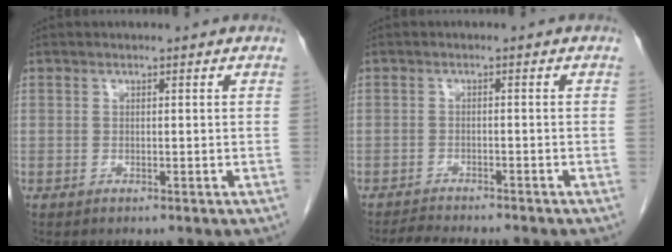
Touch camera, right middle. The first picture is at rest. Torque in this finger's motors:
{"motor_torque": [0.58, -0.50, 0.03, 0.01]}